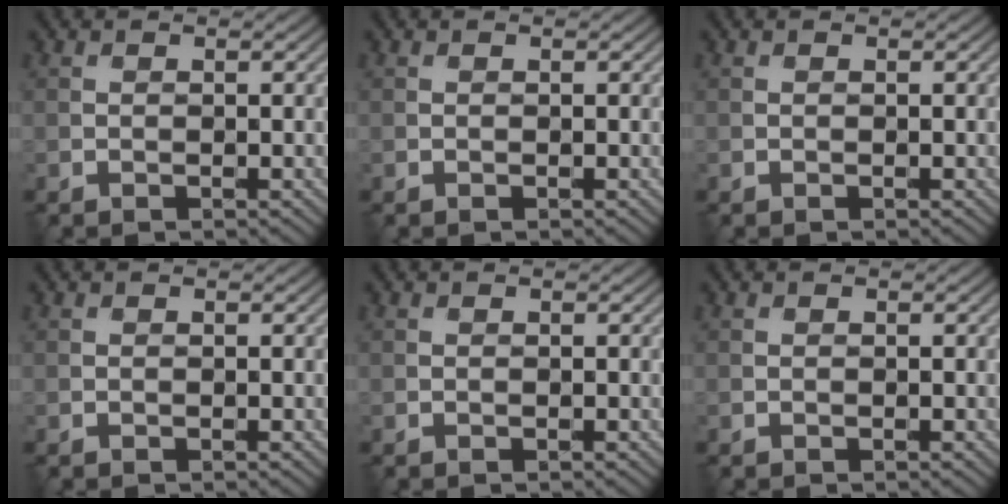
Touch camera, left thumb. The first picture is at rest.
{"total": 0.0}
{"total": 0.0}
{"total": 0.0}
{"total": 0.0}
{"total": 0.0}